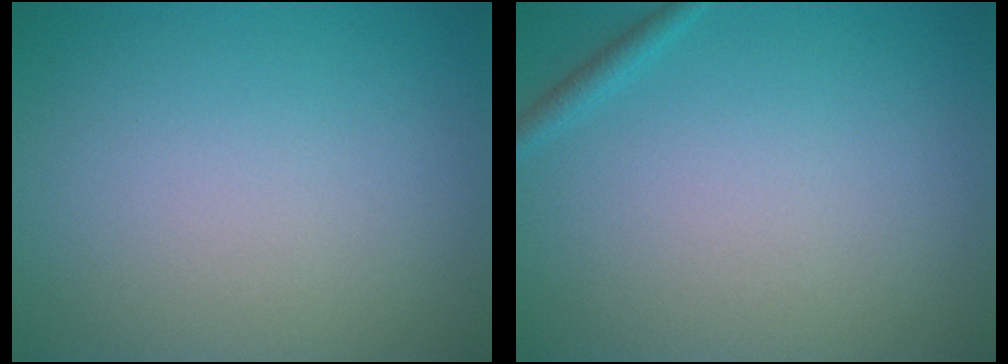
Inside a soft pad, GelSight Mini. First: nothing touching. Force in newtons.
{"total": 0.9, "press": 0.9, "slide": 0.1}